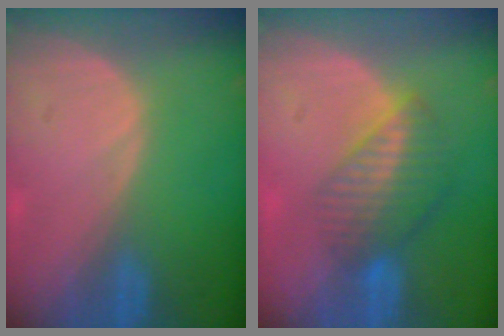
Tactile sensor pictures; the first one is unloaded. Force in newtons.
{"total": 7.0, "press": 6.1, "slide": 3.5}